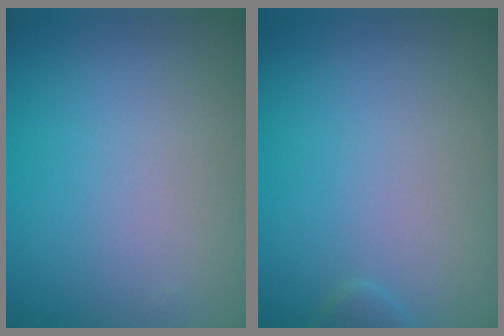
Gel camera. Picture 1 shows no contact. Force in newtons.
{"total": 0.8, "press": 0.8, "slide": 0.0}